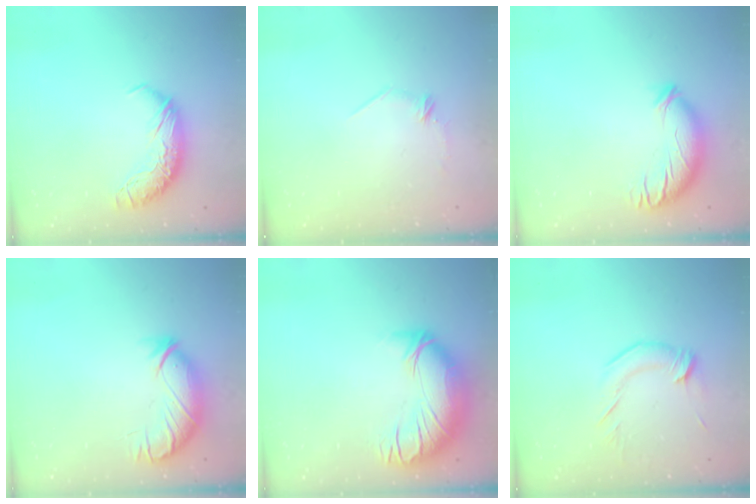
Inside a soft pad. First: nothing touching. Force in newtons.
{"total": 6.8, "press": 6.7, "slide": 0.8}
{"total": 3.8, "press": 3.0, "slide": 2.3}
{"total": 3.7, "press": 3.2, "slide": 1.9}
{"total": 3.7, "press": 2.1, "slide": 3.0}
{"total": 2.1, "press": 2.1, "slide": 0.5}